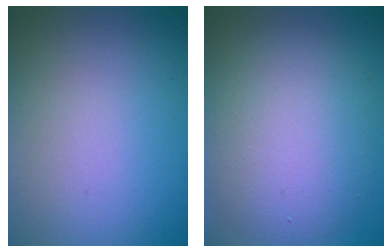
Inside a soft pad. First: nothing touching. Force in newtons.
{"total": 7.1, "press": 7.1, "slide": 0.5}